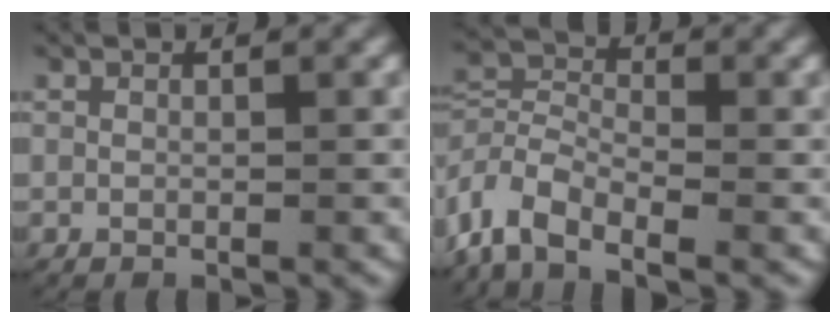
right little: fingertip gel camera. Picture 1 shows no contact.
{"total": 7.0, "force": [-3.6, 5.2, 3.1], "torque": [-0.095, -0.033, -0.059]}